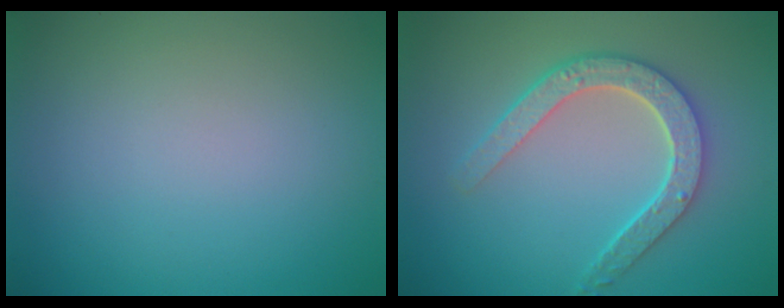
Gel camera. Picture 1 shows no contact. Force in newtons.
{"total": 4.7, "press": 3.8, "slide": 2.8}